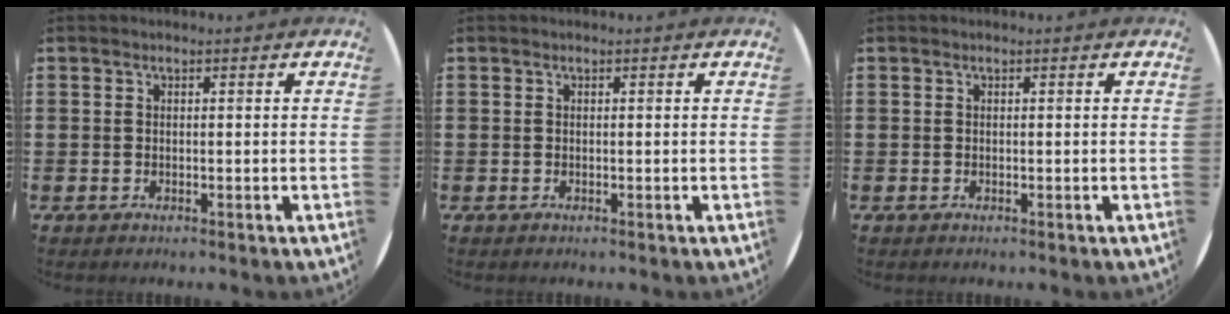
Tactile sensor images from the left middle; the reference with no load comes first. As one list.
[{"total": 0.0}, {"total": 0.0}]